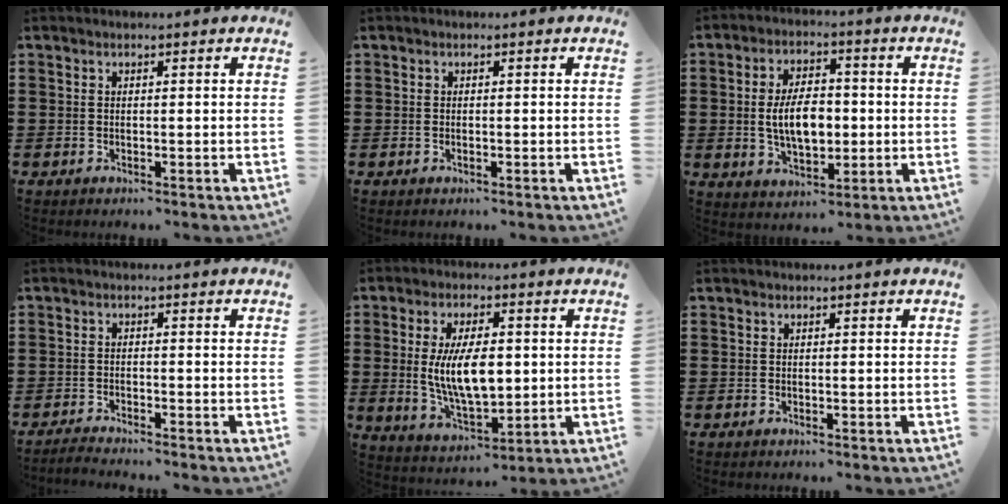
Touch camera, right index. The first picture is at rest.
{"total": 0.0}
{"total": 7.8, "force": [-0.3, 4.2, 6.5], "torque": [-0.111, -0.002, -0.014]}
{"total": 1.7, "force": [-1.7, -0.2, 0.1], "torque": [-0.003, 0.003, -0.035]}
{"total": 10.2, "force": [0.8, 4.8, 9.0], "torque": [-0.172, 0.000, 0.009]}
{"total": 0.0}